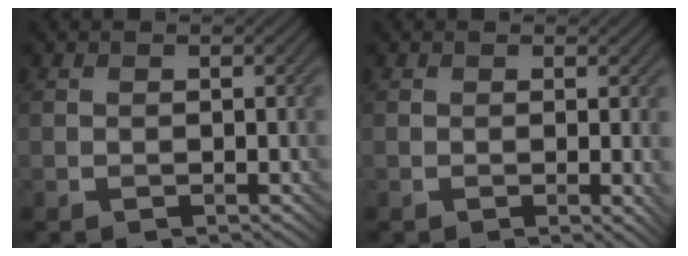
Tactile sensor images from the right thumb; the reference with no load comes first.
{"total": 1.8, "force": [-0.1, 0.3, 1.8], "torque": [-0.031, -0.003, -0.004]}